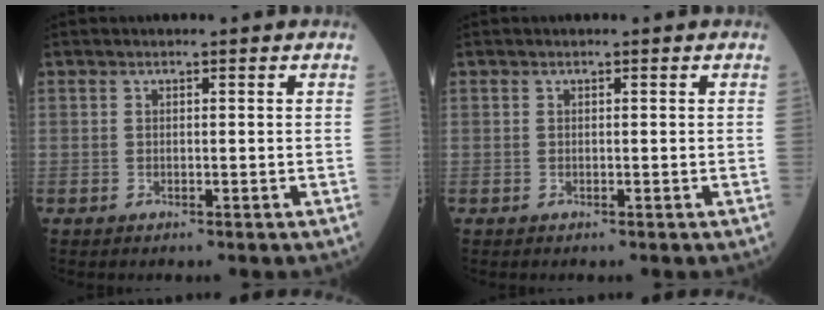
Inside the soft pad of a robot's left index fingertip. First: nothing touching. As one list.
[{"total": 0.0}]